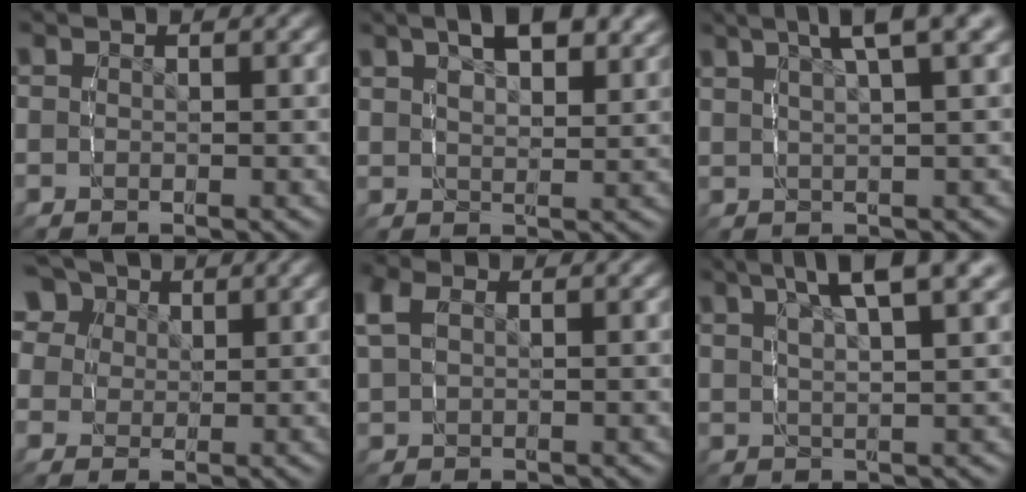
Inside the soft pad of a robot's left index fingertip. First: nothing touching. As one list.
[{"total": 5.2, "force": [3.5, 1.9, 3.5], "torque": [-0.043, 0.007, 0.059]}, {"total": 6.5, "force": [4.4, 1.6, 4.6], "torque": [-0.063, 0.025, 0.065]}, {"total": 8.2, "force": [3.9, 6.2, 3.7], "torque": [-0.072, 0.007, 0.061]}, {"total": 2.3, "force": [0.8, 1.6, 1.4], "torque": [-0.047, -0.003, 0.026]}, {"total": 7.2, "force": [4.8, 1.7, 5.1], "torque": [-0.077, 0.017, 0.078]}]